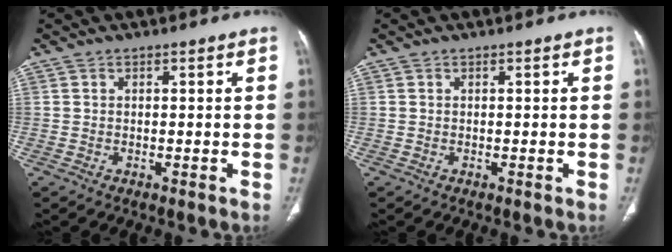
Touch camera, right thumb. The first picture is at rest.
{"total": 0.0}